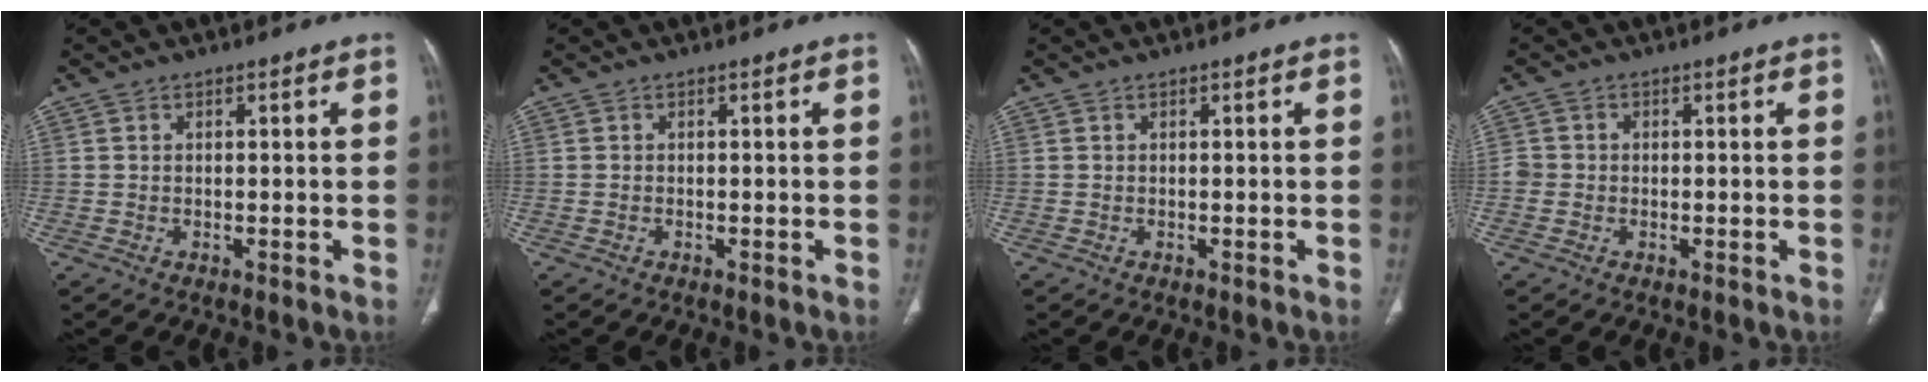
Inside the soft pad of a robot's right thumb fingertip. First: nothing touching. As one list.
[{"total": 0.0}, {"total": 0.0}, {"total": 2.3, "force": [-0.4, 2.2, 0.6], "torque": [0.000, 0.009, -0.009]}]